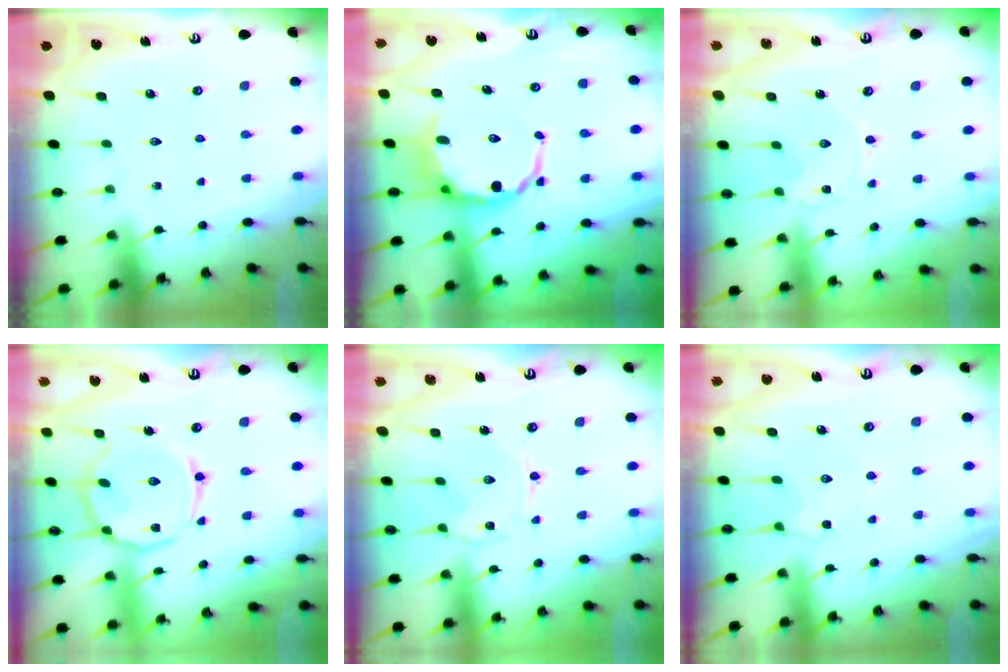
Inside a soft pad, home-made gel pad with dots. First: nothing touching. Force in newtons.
{"total": 10.0, "press": 9.7, "slide": 2.5}
{"total": 0.0}
{"total": 13.3, "press": 13.2, "slide": 1.1}
{"total": 0.7, "press": 0.7, "slide": 0.1}
{"total": 5.3, "press": 5.2, "slide": 0.7}